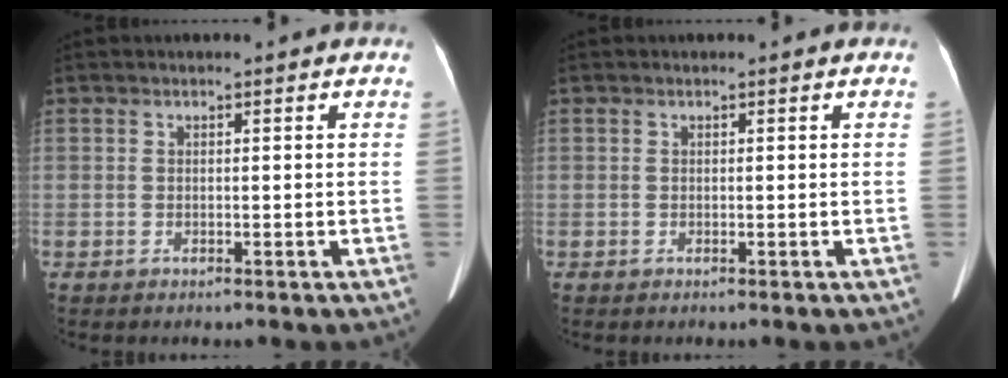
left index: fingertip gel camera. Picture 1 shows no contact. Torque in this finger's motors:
{"motor_torque": [0.20, 0.04, 0.02, 0.01]}